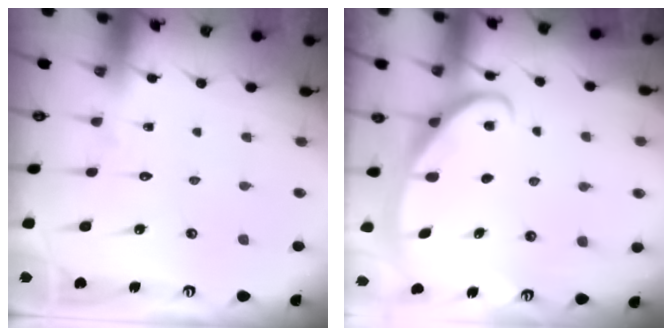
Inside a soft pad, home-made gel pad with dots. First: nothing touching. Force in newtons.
{"total": 2.8, "press": 2.8, "slide": 0.4}